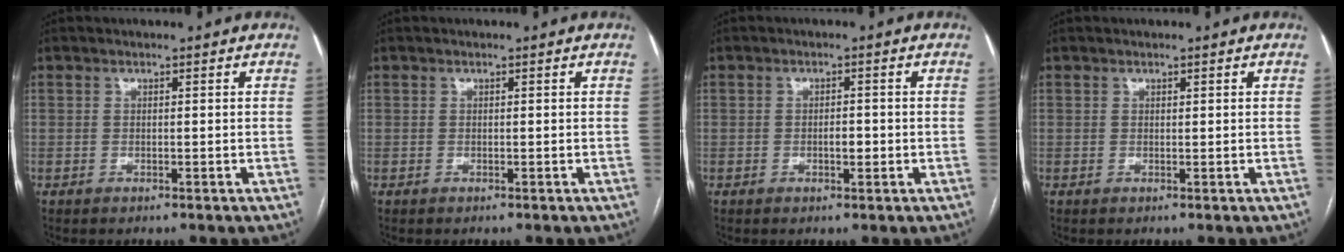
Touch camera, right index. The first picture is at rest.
{"total": 0.0}
{"total": 2.0, "force": [-0.5, 0.8, 1.8], "torque": [-0.028, 0.002, -0.007]}
{"total": 0.0}